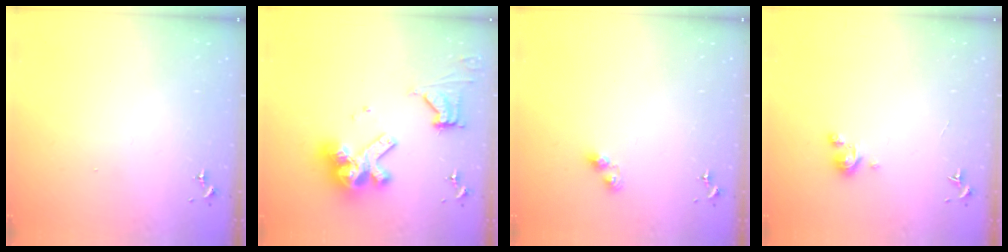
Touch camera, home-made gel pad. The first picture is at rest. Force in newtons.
{"total": 17.2, "press": 17.2, "slide": 1.5}
{"total": 5.8, "press": 5.8, "slide": 0.7}
{"total": 3.1, "press": 3.1, "slide": 0.3}